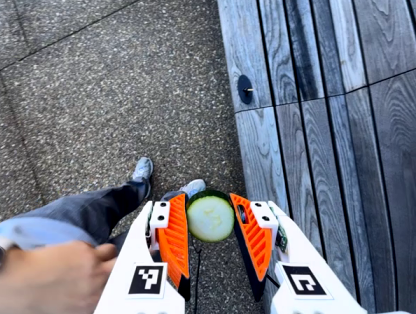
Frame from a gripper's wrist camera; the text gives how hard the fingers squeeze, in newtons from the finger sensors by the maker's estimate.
{"total": 10.6, "left": 10.5, "right": 10.8}